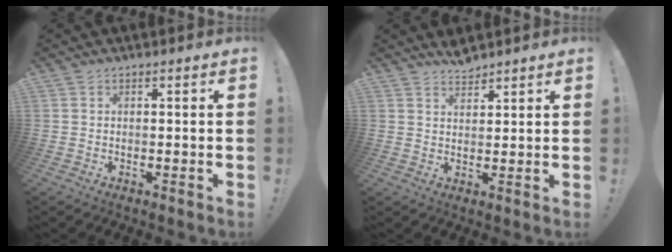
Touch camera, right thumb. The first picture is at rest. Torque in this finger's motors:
{"motor_torque": [-0.19, 0.31, 0.08, -0.07, -0.02]}